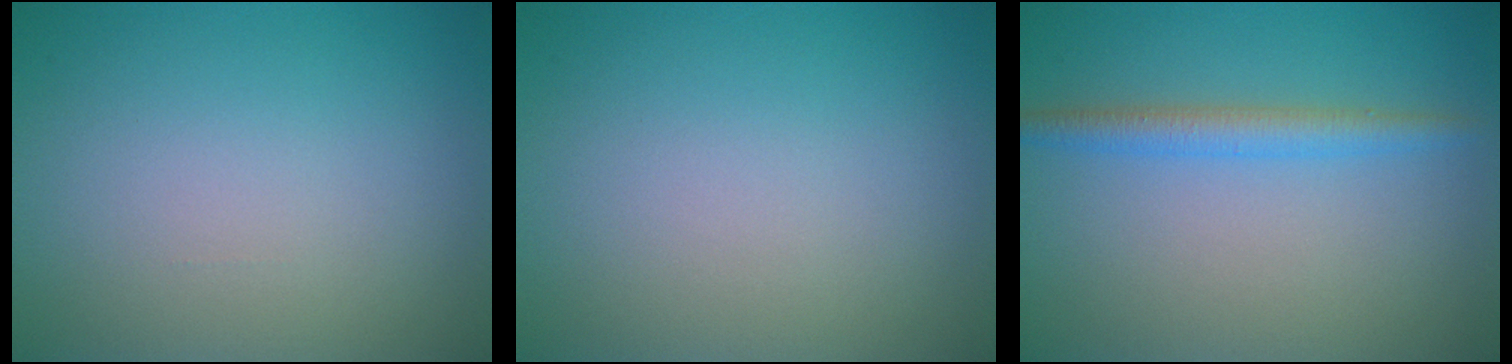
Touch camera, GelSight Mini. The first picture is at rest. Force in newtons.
{"total": 0.0}
{"total": 2.4, "press": 2.4, "slide": 0.2}